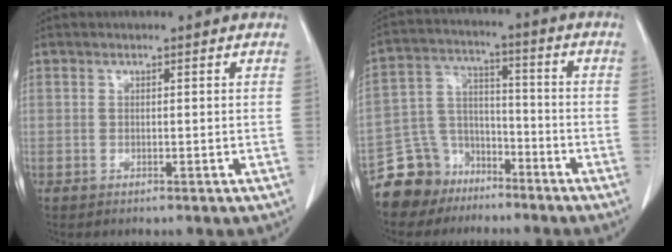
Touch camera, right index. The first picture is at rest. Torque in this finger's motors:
{"motor_torque": [-0.37, -0.25, -0.35, -0.11]}